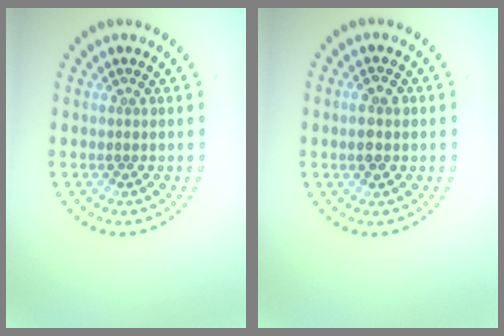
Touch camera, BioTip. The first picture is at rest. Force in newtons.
{"total": 2.5, "press": 2.5, "slide": 0.2}